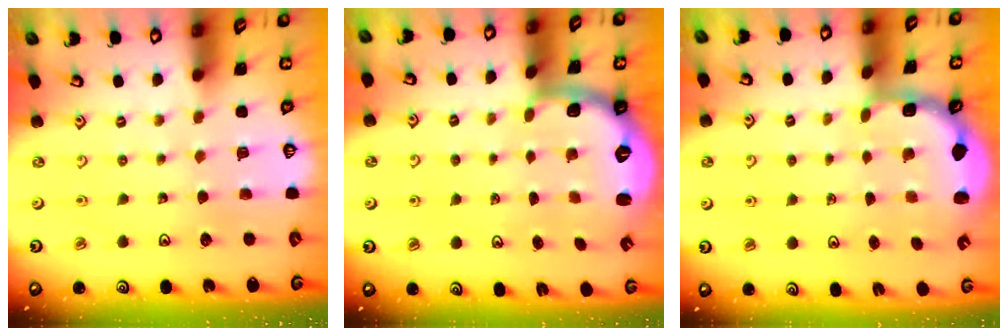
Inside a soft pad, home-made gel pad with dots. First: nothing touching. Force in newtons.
{"total": 2.5, "press": 2.0, "slide": 1.5}
{"total": 2.8, "press": 2.2, "slide": 1.7}